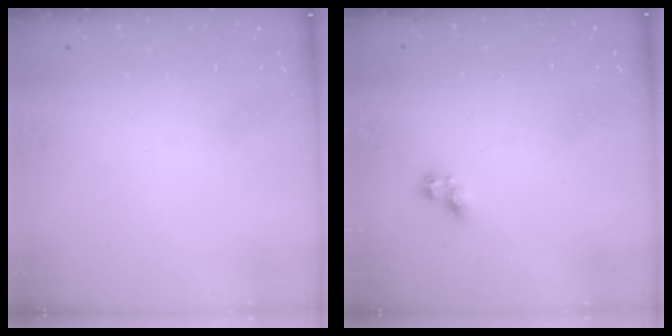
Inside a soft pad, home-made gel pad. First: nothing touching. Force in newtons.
{"total": 3.0, "press": 2.9, "slide": 0.9}